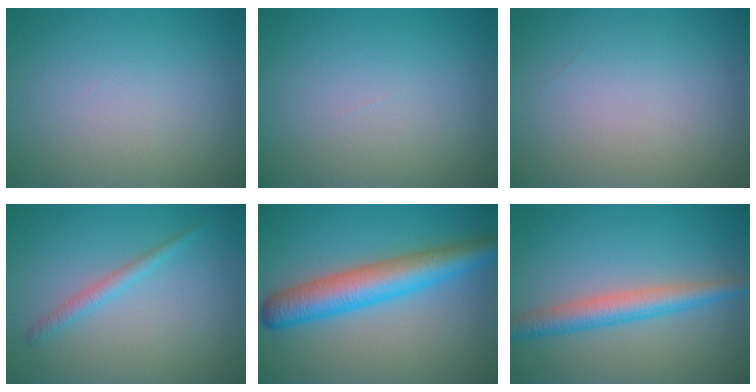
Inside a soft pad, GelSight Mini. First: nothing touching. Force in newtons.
{"total": 0.0}
{"total": 0.0}
{"total": 1.6, "press": 1.6, "slide": 0.2}
{"total": 6.8, "press": 6.8, "slide": 0.1}
{"total": 3.9, "press": 3.9, "slide": 0.1}